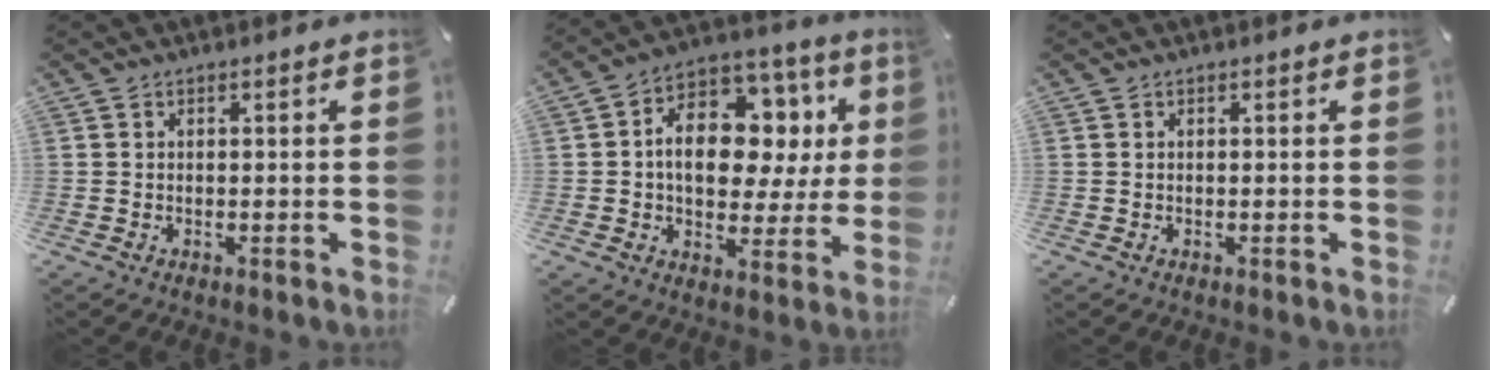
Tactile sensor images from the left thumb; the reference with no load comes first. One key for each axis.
{"total": 15.6, "fx": 2.2, "fy": 10.8, "fz": 11.1, "tx": -0.177, "ty": -0.009, "tz": 0.042}
{"total": 0.0}